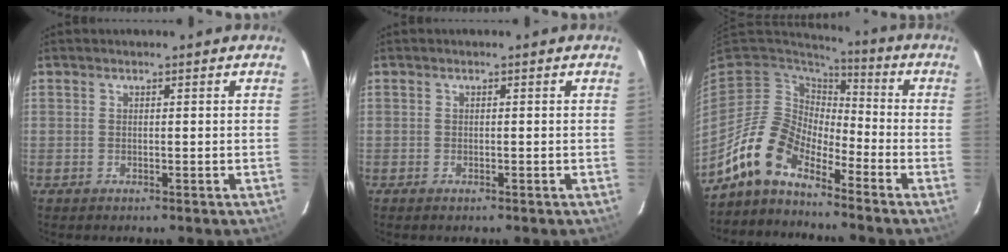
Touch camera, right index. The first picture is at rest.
{"total": 0.6, "force": [-0.5, 0.3, 0.3], "torque": [-0.006, -0.002, -0.009]}
{"total": 11.8, "force": [-9.1, 4.6, 6.0], "torque": [-0.113, 0.009, -0.187]}